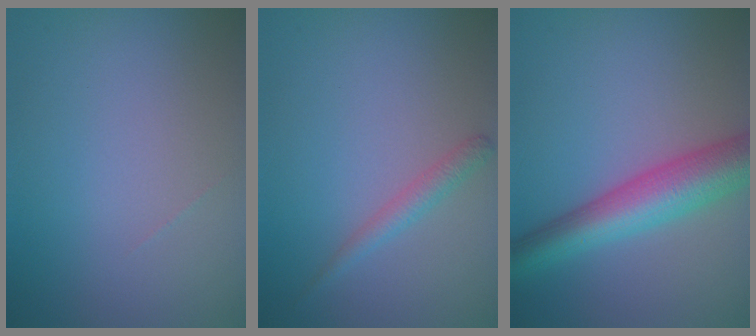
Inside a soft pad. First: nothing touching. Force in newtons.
{"total": 1.6, "press": 1.6, "slide": 0.0}
{"total": 6.9, "press": 6.9, "slide": 0.2}